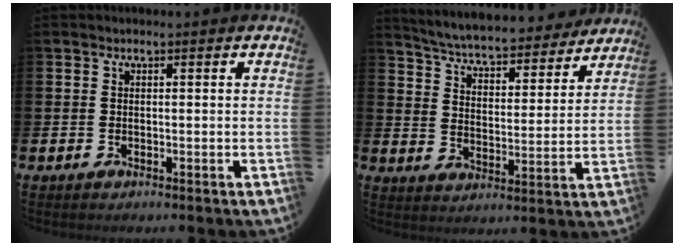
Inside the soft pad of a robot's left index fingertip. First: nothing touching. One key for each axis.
{"total": 5.9, "fx": 5.7, "fy": 0.6, "fz": 1.4, "tx": -0.061, "ty": -0.045, "tz": 0.095}